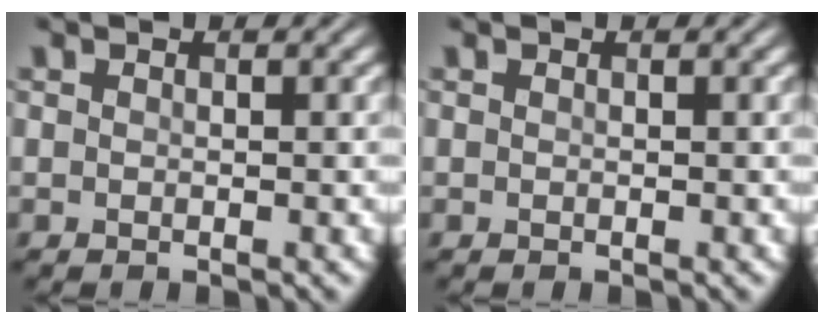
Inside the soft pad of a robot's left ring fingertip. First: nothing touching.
{"total": 0.0}